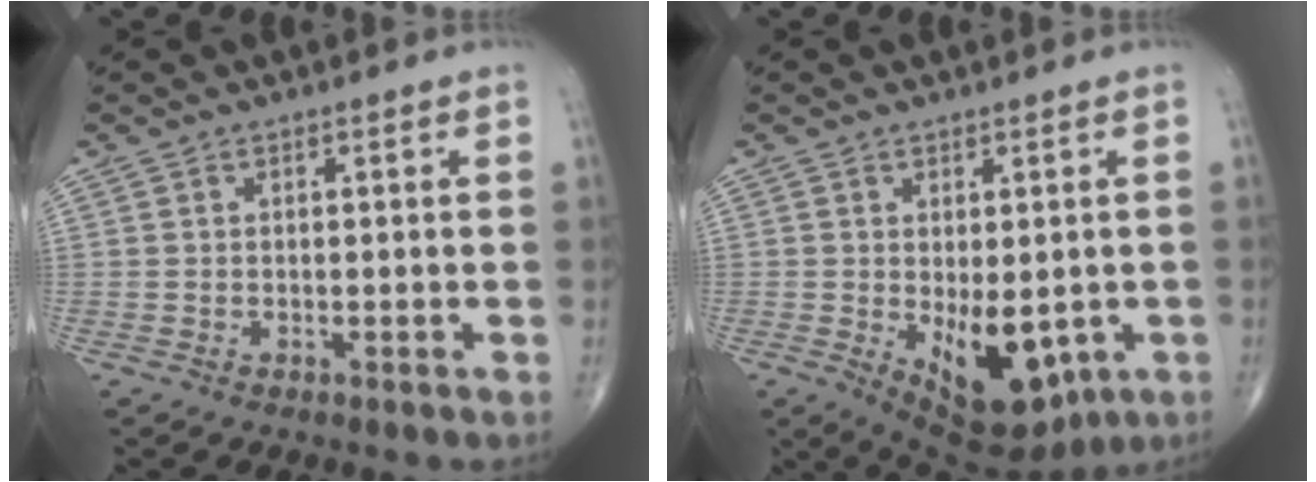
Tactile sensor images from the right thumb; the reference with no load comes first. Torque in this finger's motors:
{"motor_torque": [3.03, 1.98, 1.31, -0.08, 0.09]}